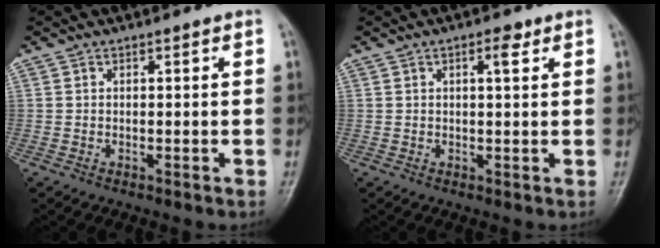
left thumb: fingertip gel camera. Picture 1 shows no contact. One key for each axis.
{"total": 2.5, "fx": 1.2, "fy": 0.9, "fz": 2.1, "tx": -0.029, "ty": -0.002, "tz": 0.017}